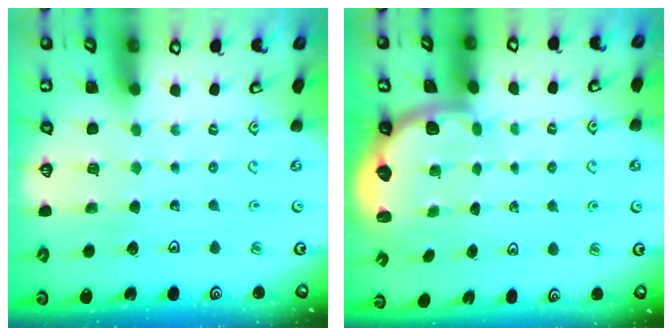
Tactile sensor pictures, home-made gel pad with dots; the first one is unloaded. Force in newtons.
{"total": 2.3, "press": 2.0, "slide": 1.3}